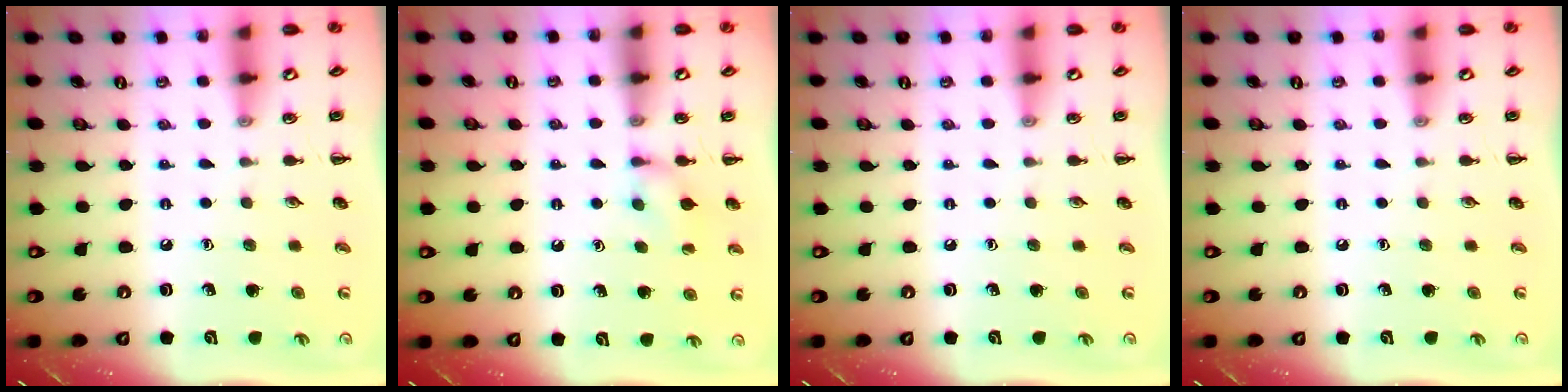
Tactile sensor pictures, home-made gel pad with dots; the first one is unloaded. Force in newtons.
{"total": 6.4, "press": 6.2, "slide": 1.6}
{"total": 0.0}
{"total": 0.0}